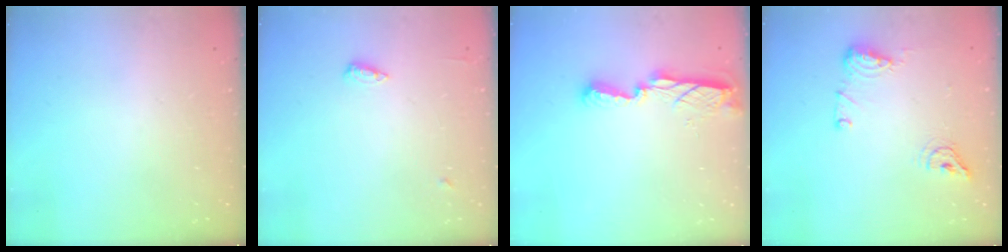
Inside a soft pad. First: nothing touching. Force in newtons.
{"total": 5.5, "press": 5.4, "slide": 1.0}
{"total": 7.8, "press": 7.7, "slide": 0.3}
{"total": 8.9, "press": 8.7, "slide": 1.7}